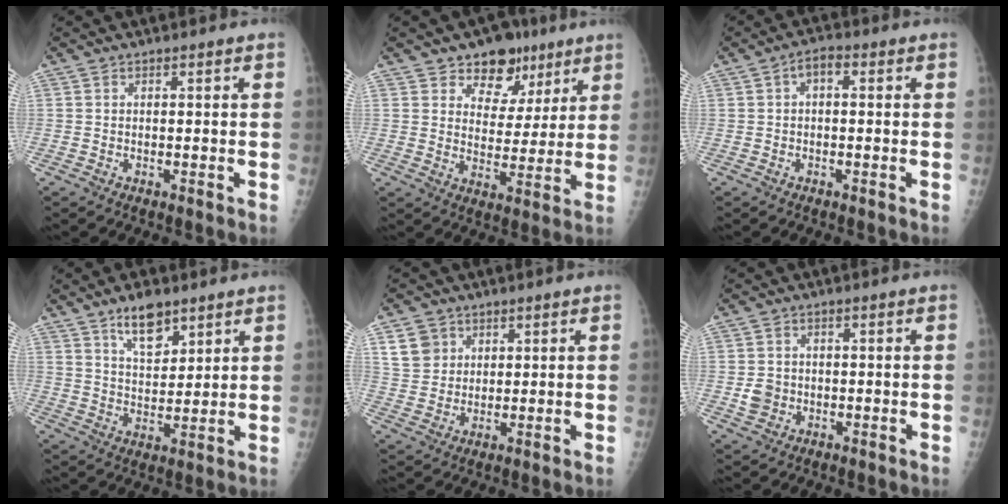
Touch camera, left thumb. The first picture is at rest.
{"total": 10.4, "force": [6.7, 7.2, 3.4], "torque": [-0.004, -0.025, 0.100]}
{"total": 2.8, "force": [0.3, 1.6, 2.3], "torque": [-0.029, 0.010, -0.004]}
{"total": 8.1, "force": [5.4, 3.7, 4.8], "torque": [-0.057, -0.033, 0.095]}
{"total": 5.8, "force": [2.7, 4.9, 1.6], "torque": [-0.008, -0.013, 0.055]}
{"total": 3.2, "force": [-0.5, 2.8, 1.3], "torque": [-0.012, 0.005, -0.007]}